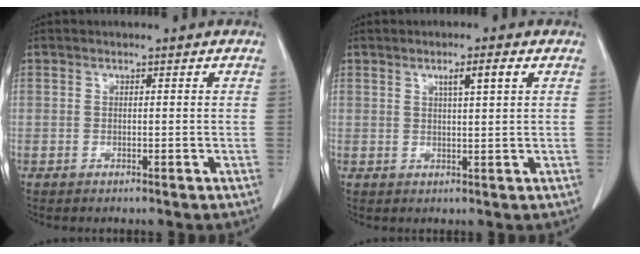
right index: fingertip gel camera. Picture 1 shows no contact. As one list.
[{"total": 3.6, "force": [1.6, 0.4, 3.2], "torque": [-0.055, 0.001, 0.028]}]